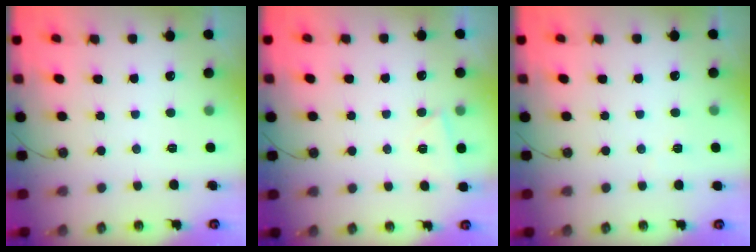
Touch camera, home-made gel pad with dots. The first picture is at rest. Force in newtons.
{"total": 2.6, "press": 2.6, "slide": 0.7}
{"total": 2.0, "press": 1.7, "slide": 0.9}